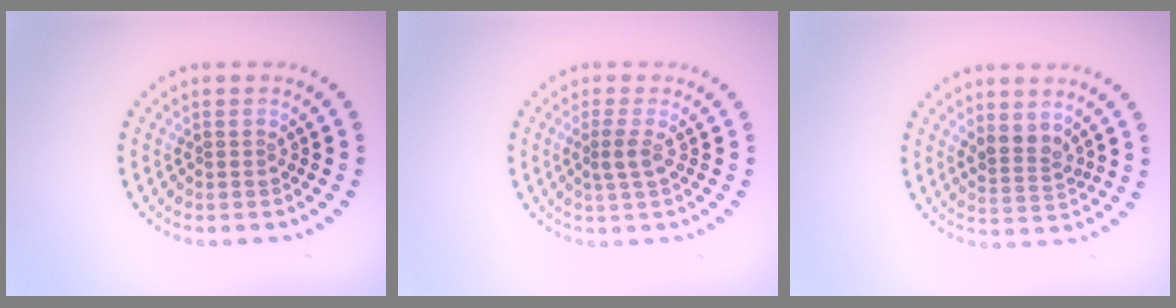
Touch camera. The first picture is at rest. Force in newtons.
{"total": 1.5, "press": 1.2, "slide": 0.9}
{"total": 2.2, "press": 1.9, "slide": 1.1}